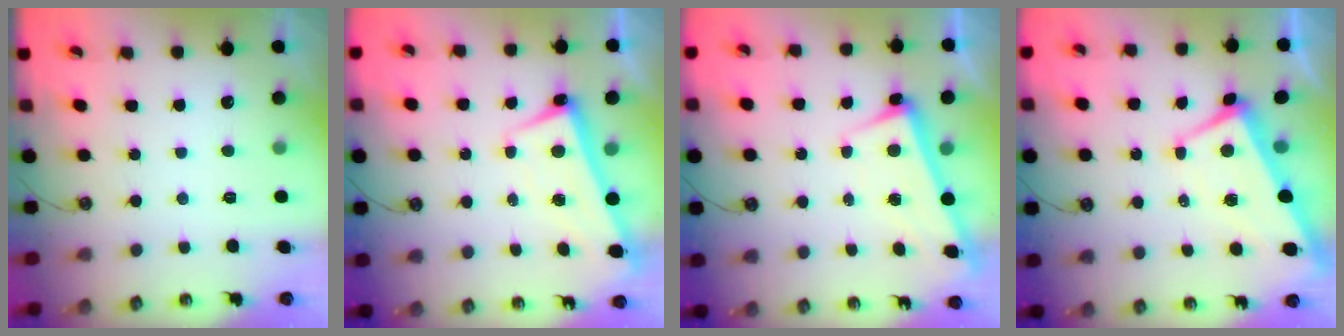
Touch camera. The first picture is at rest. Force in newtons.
{"total": 2.5, "press": 2.4, "slide": 0.7}
{"total": 2.6, "press": 2.5, "slide": 0.7}
{"total": 1.9, "press": 1.7, "slide": 0.8}